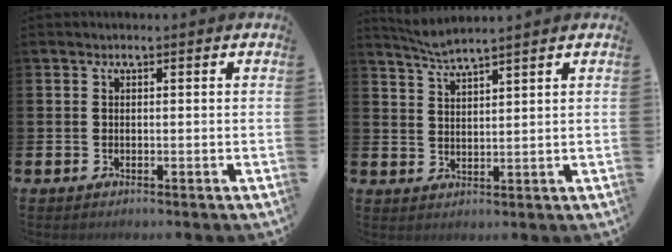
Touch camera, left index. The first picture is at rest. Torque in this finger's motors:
{"motor_torque": [0.24, -0.21, -0.14, 0.00]}